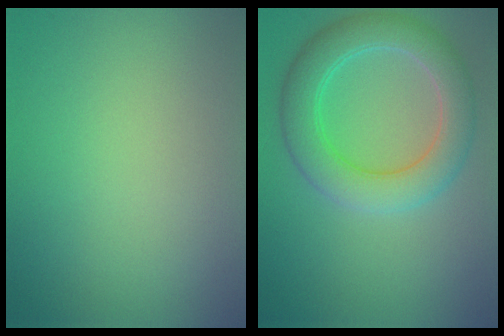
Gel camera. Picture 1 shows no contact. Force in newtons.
{"total": 5.4, "press": 5.3, "slide": 0.3}